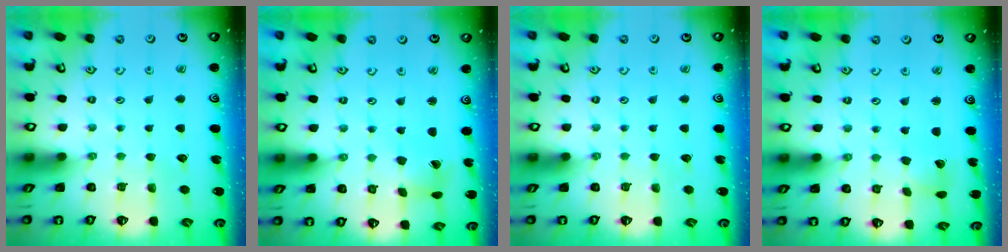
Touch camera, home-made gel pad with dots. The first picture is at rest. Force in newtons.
{"total": 2.9, "press": 2.9, "slide": 0.4}
{"total": 0.0}
{"total": 3.6, "press": 3.5, "slide": 0.4}